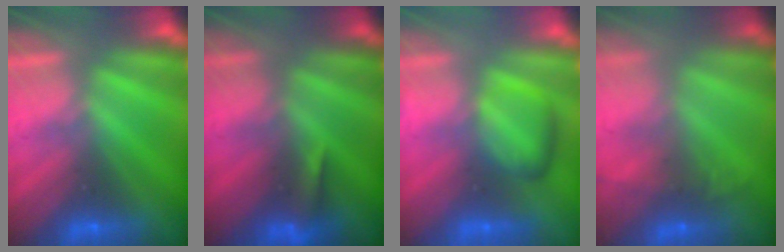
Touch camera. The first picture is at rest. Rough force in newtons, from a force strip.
{"total": 5.0}
{"total": 2.4}
{"total": 7.5}